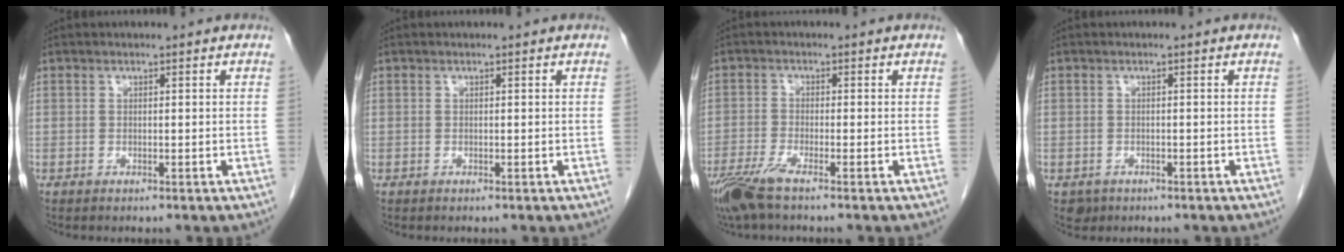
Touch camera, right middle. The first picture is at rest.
{"total": 0.0}
{"total": 5.5, "force": [-3.9, 0.4, 3.8], "torque": [-0.078, -0.015, -0.079]}
{"total": 1.6, "force": [-0.9, 1.3, 0.3], "torque": [-0.008, 0.002, -0.009]}